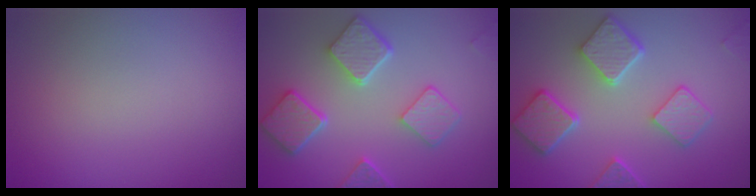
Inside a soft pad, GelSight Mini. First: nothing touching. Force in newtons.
{"total": 5.5, "press": 4.4, "slide": 3.2}
{"total": 5.2, "press": 4.7, "slide": 2.3}